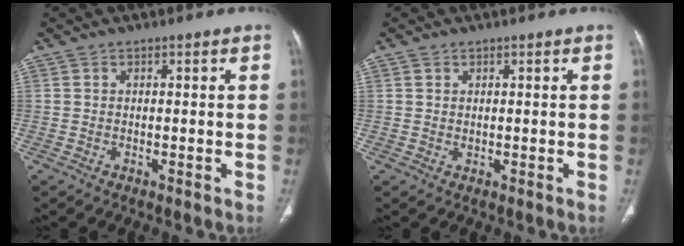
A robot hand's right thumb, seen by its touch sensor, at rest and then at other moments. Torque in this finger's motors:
{"motor_torque": [-0.14, 0.04, -0.03, -0.11, 0.00]}